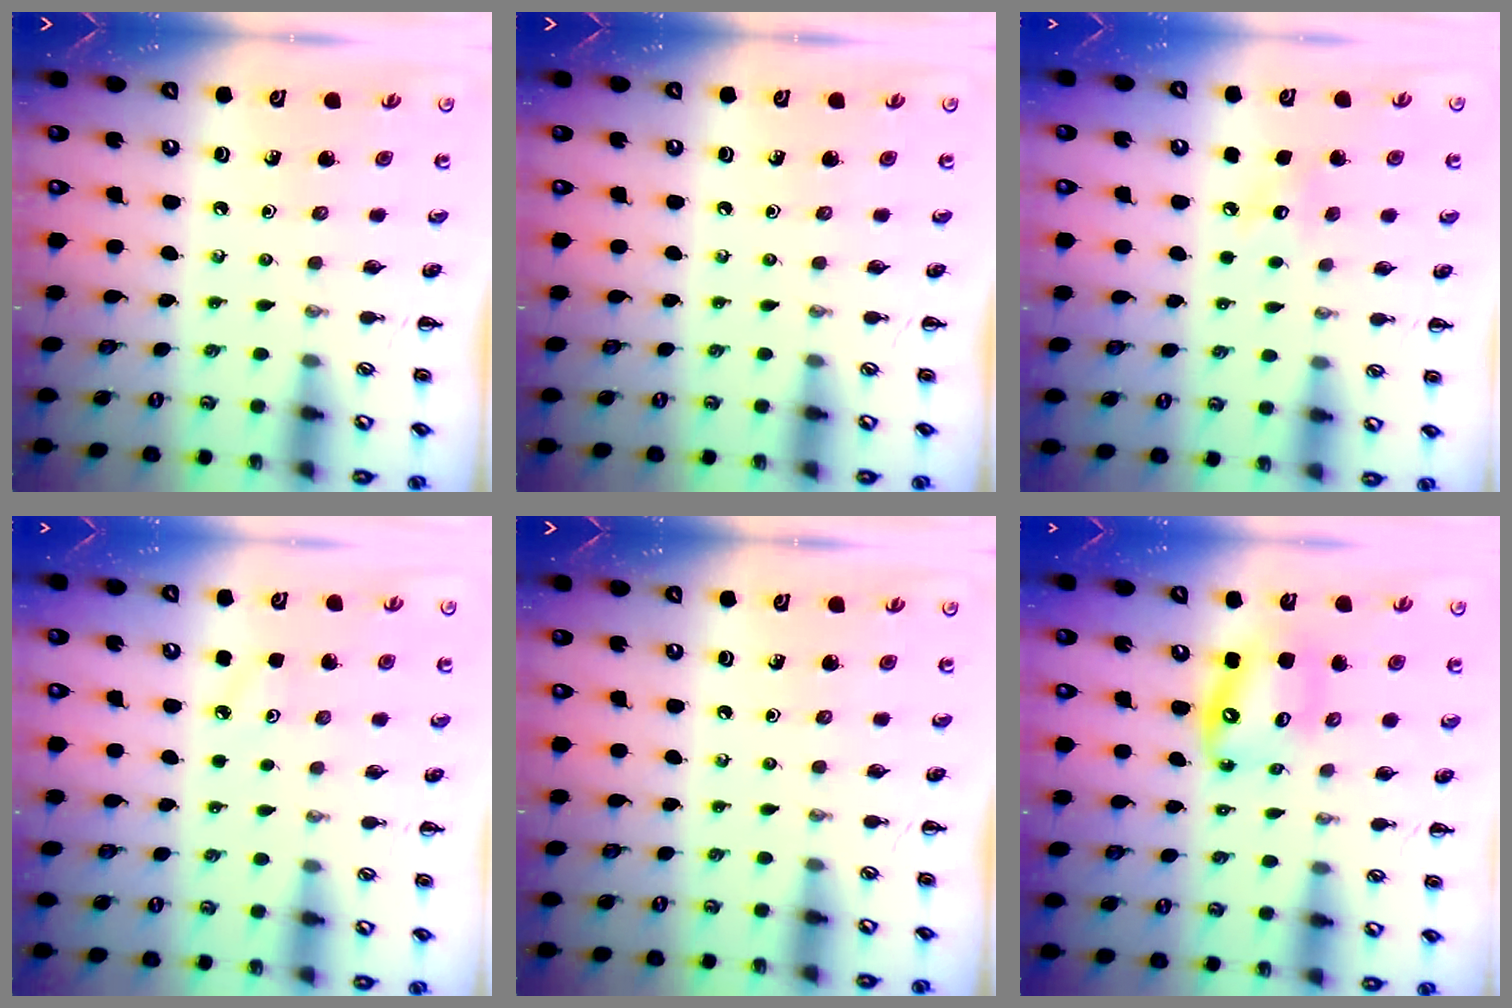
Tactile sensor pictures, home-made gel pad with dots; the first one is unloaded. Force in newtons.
{"total": 0.0}
{"total": 5.2, "press": 4.9, "slide": 1.4}
{"total": 4.4, "press": 4.1, "slide": 1.4}
{"total": 0.0}
{"total": 11.0, "press": 10.6, "slide": 2.7}